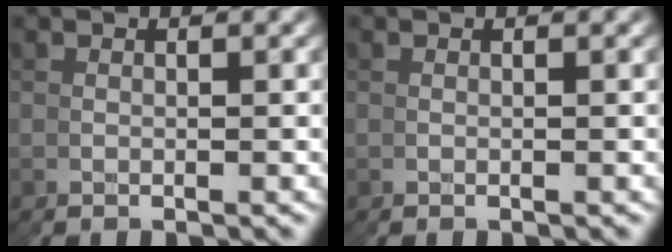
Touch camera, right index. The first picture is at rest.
{"total": 0.0}